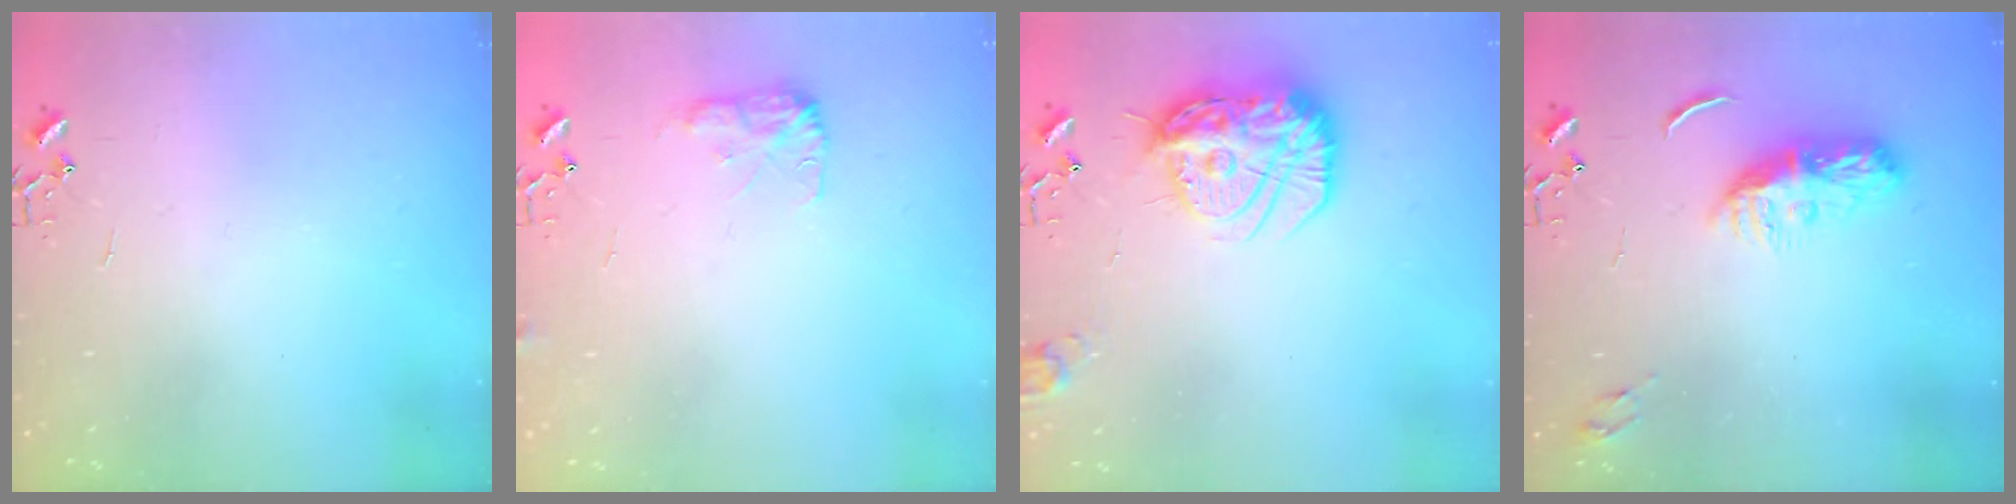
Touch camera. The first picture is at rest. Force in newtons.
{"total": 8.3, "press": 8.3, "slide": 0.2}
{"total": 19.1, "press": 19.1, "slide": 1.1}
{"total": 9.4, "press": 9.4, "slide": 0.4}